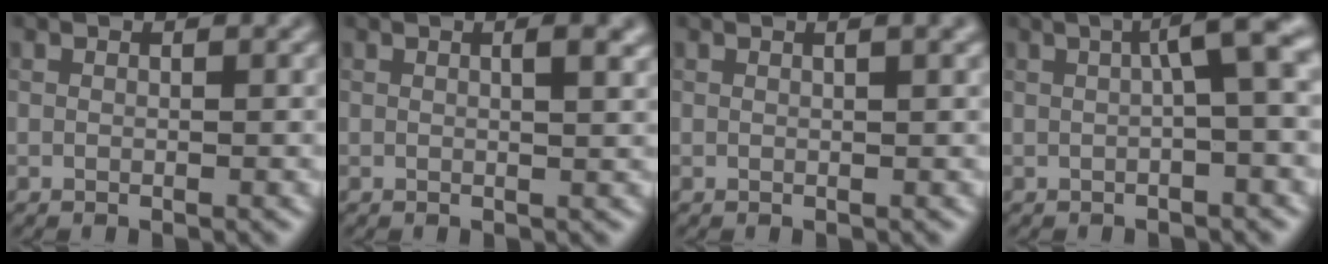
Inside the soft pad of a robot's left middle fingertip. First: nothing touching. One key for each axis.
{"total": 2.6, "fx": 0.9, "fy": 0.8, "fz": 2.3, "tx": -0.020, "ty": 0.005, "tz": 0.009}
{"total": 1.9, "fx": 0.9, "fy": 0.6, "fz": 1.6, "tx": -0.017, "ty": 0.003, "tz": 0.003}
{"total": 4.6, "fx": 0.7, "fy": 0.9, "fz": 4.4, "tx": -0.059, "ty": 0.023, "tz": 0.004}